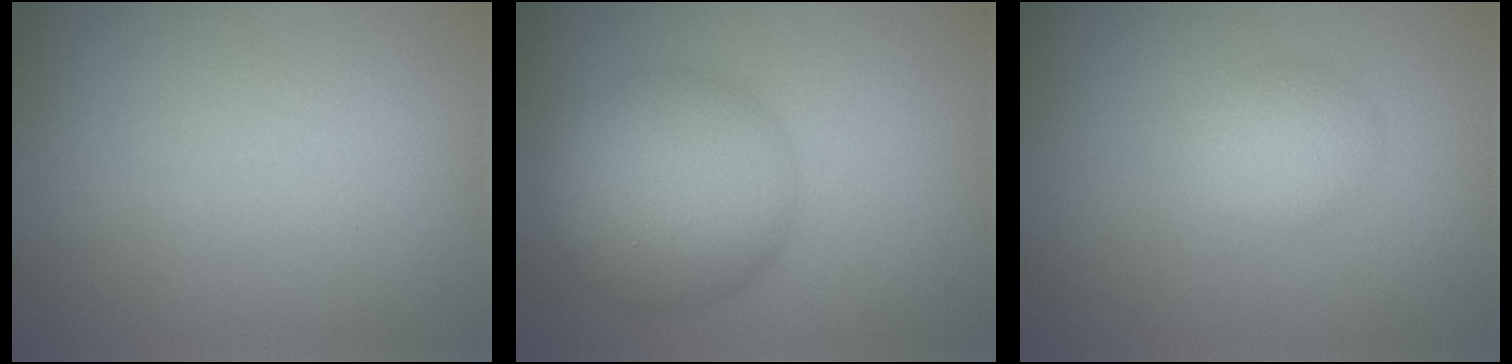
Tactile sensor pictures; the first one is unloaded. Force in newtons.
{"total": 8.1, "press": 8.1, "slide": 0.2}
{"total": 2.3, "press": 2.3, "slide": 0.1}